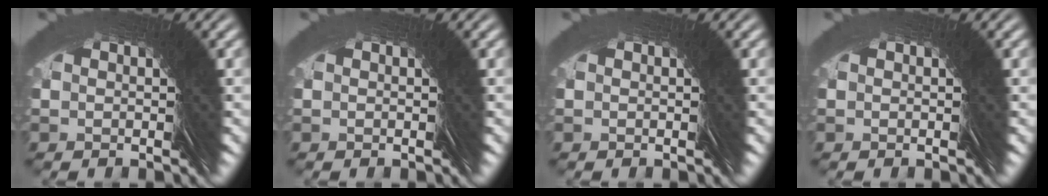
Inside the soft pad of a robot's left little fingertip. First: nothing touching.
{"total": 0.0}
{"total": 0.0}
{"total": 0.0}